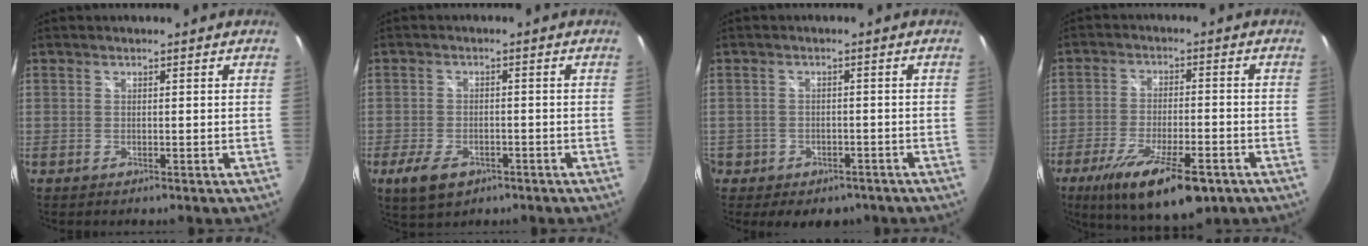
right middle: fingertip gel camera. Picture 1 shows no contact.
{"total": 6.9, "force": [-3.9, 3.9, 4.2], "torque": [-0.102, -0.014, -0.064]}
{"total": 6.3, "force": [-3.4, 5.0, 1.9], "torque": [-0.053, 0.005, -0.036]}
{"total": 16.0, "force": [-9.8, 5.0, 11.6], "torque": [-0.219, -0.040, -0.156]}